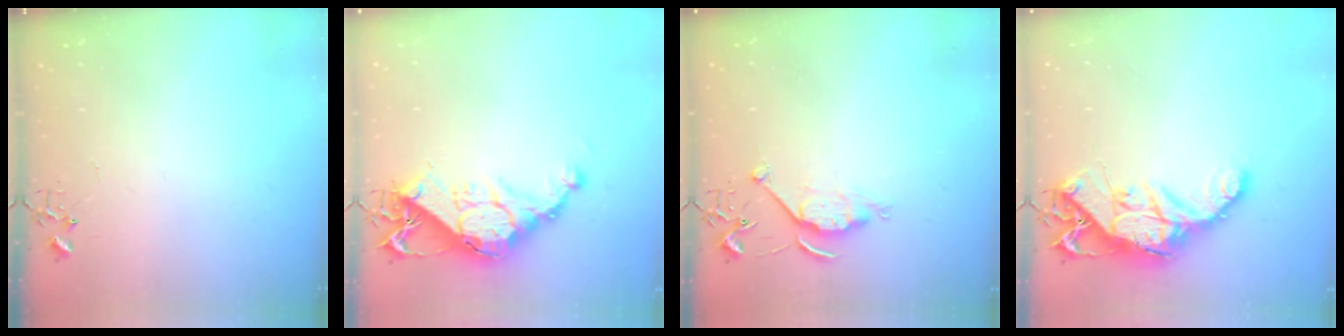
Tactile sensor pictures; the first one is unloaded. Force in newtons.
{"total": 15.7, "press": 15.7, "slide": 1.1}
{"total": 6.2, "press": 6.2, "slide": 0.5}
{"total": 16.1, "press": 16.1, "slide": 1.6}